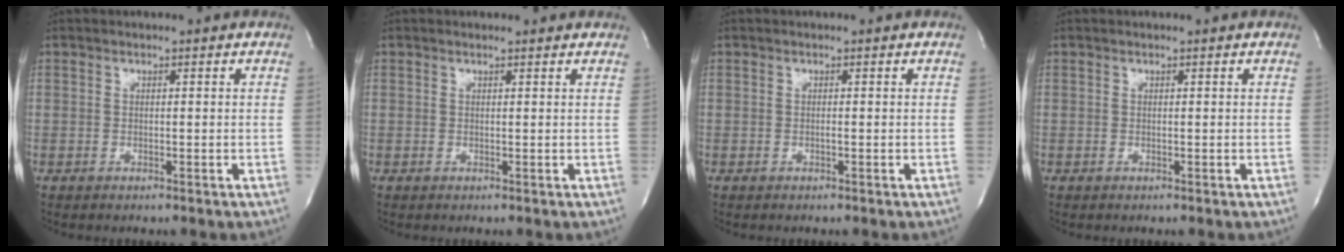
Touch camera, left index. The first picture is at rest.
{"total": 1.8, "force": [1.7, 0.2, 0.3], "torque": [-0.015, 0.007, 0.018]}
{"total": 0.0}
{"total": 0.6, "force": [0.6, 0.0, 0.2], "torque": [-0.005, 0.002, 0.007]}